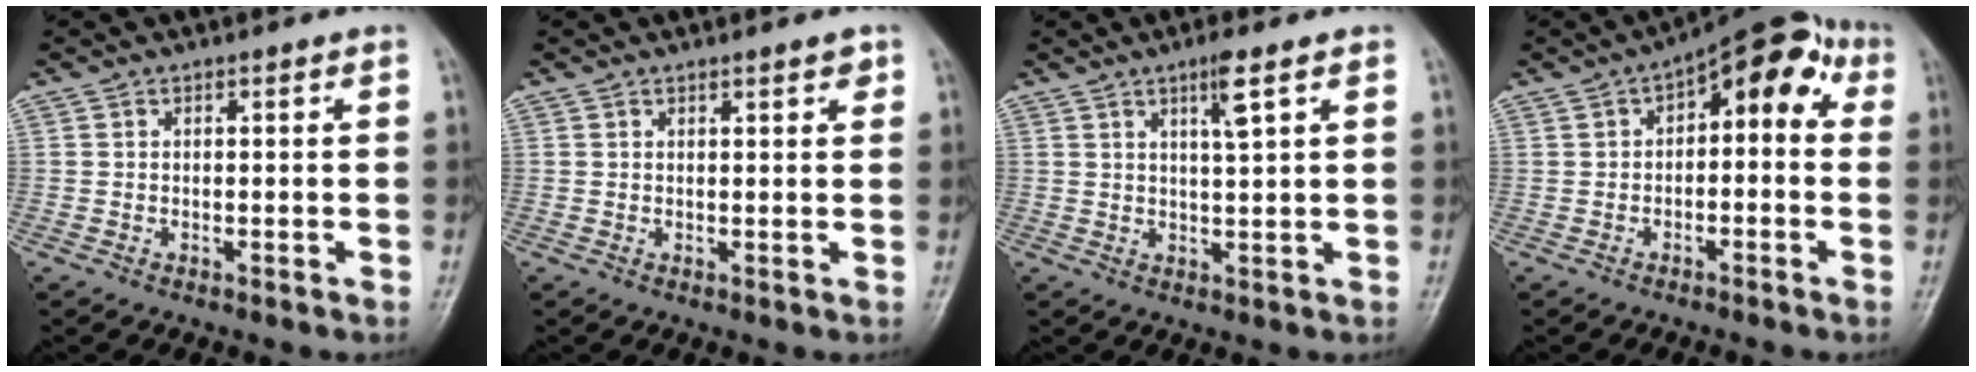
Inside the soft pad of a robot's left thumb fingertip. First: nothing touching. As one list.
[{"total": 1.8, "force": [1.2, 0.5, 1.3], "torque": [-0.015, -0.005, 0.015]}, {"total": 4.0, "force": [2.1, 0.1, 3.4], "torque": [-0.065, -0.011, 0.040]}, {"total": 9.9, "force": [1.8, 5.1, 8.2], "torque": [-0.076, 0.042, 0.013]}]